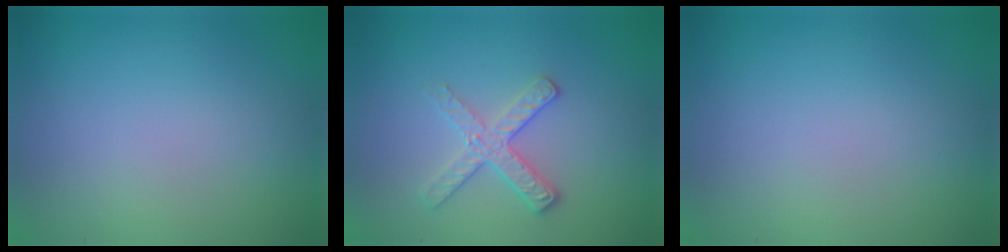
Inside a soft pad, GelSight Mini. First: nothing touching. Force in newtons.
{"total": 2.8, "press": 2.6, "slide": 1.0}
{"total": 0.0}